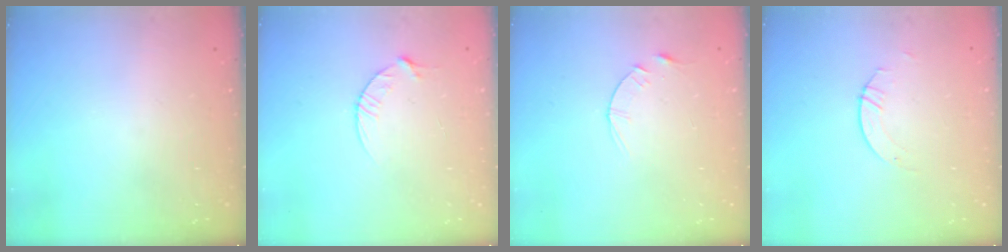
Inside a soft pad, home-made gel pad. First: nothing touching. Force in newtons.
{"total": 4.5, "press": 4.5, "slide": 0.5}
{"total": 3.1, "press": 3.1, "slide": 0.5}
{"total": 1.1, "press": 1.1, "slide": 0.1}